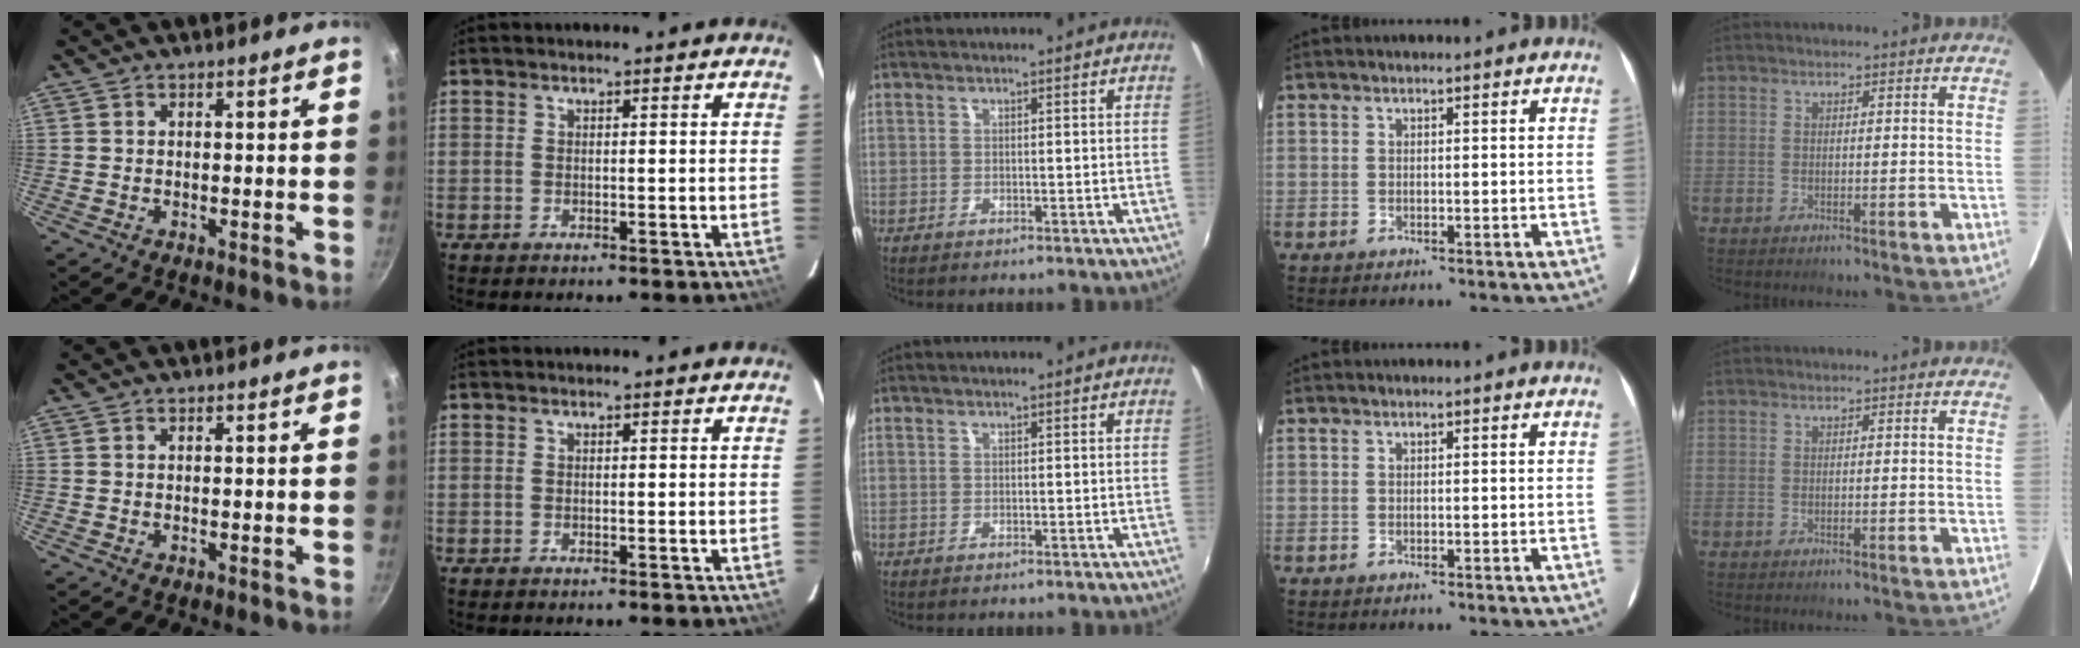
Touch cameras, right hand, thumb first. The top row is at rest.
{}